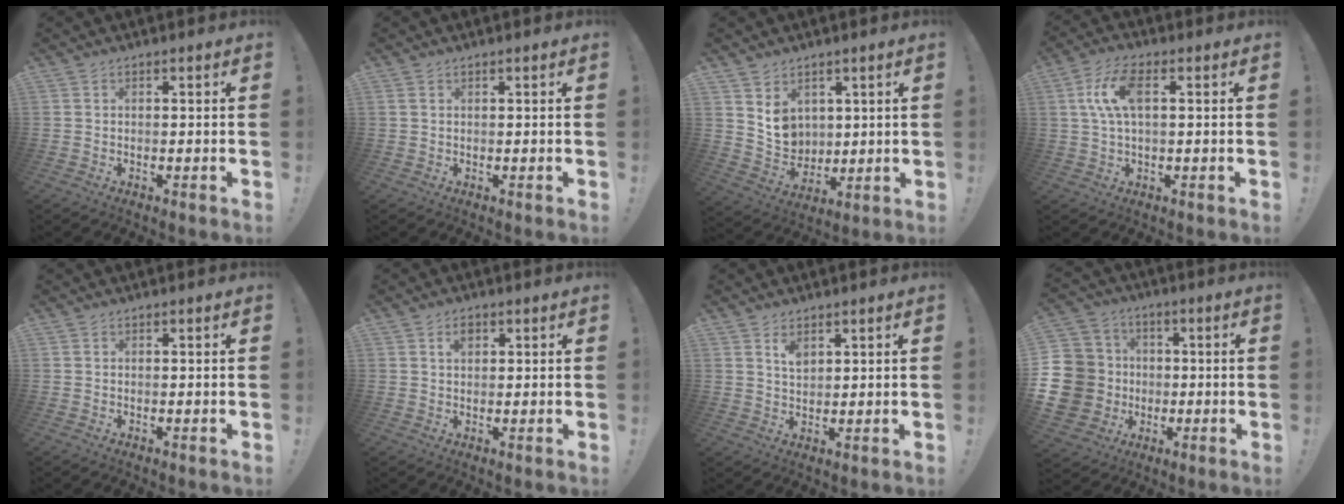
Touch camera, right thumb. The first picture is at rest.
{"total": 0.8, "force": [0.5, 0.5, 0.5], "torque": [-0.012, 0.003, 0.010]}
{"total": 8.2, "force": [4.9, 6.2, 2.3], "torque": [-0.036, -0.042, 0.100]}
{"total": 10.0, "force": [2.0, 4.4, 8.7], "torque": [-0.179, 0.005, 0.036]}
{"total": 0.0}
{"total": 2.6, "force": [1.4, 1.7, 1.4], "torque": [-0.008, -0.002, 0.019]}
{"total": 4.0, "force": [2.5, 2.1, 2.3], "torque": [-0.023, -0.019, 0.040]}
{"total": 15.9, "force": [-2.1, 14.5, 6.1], "torque": [-0.125, 0.023, -0.010]}